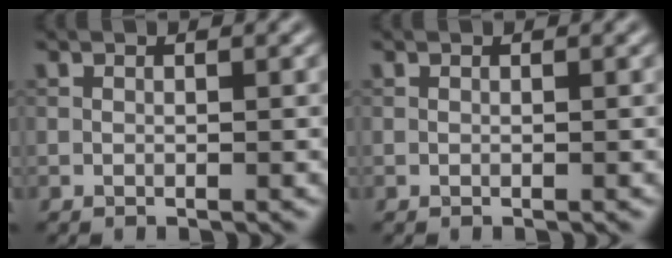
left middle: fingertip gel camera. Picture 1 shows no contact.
{"total": 0.0}